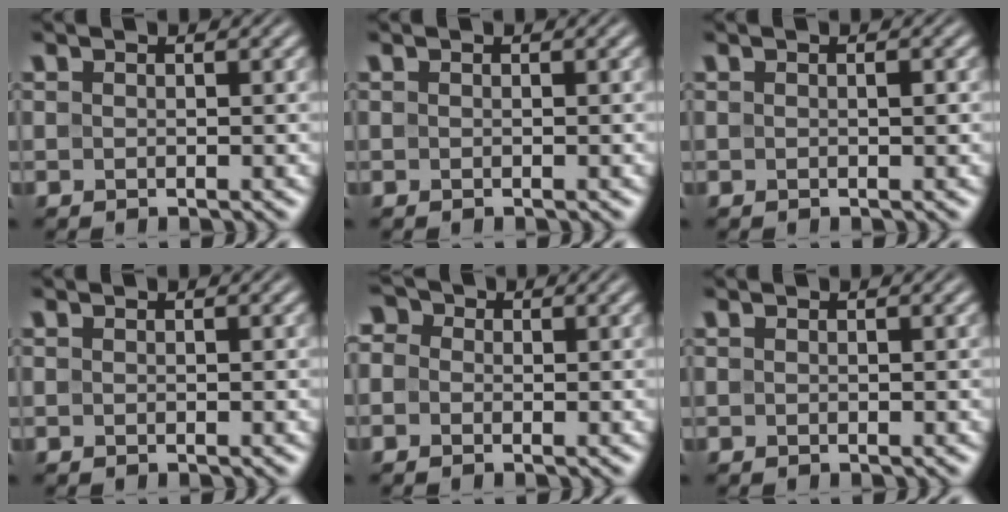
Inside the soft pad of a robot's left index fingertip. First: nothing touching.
{"total": 0.0}
{"total": 0.5, "force": [0.1, 0.2, 0.5], "torque": [-0.008, 0.002, 0.001]}
{"total": 0.0}
{"total": 3.2, "force": [0.7, 2.7, 1.6], "torque": [-0.024, 0.021, -0.019]}
{"total": 0.0}